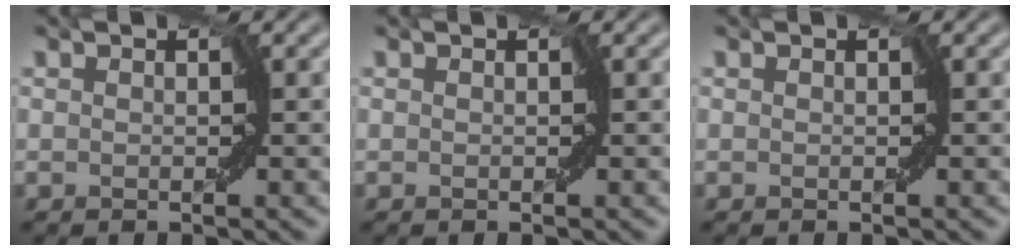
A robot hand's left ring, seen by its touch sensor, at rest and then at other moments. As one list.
[{"total": 0.0}, {"total": 0.0}]